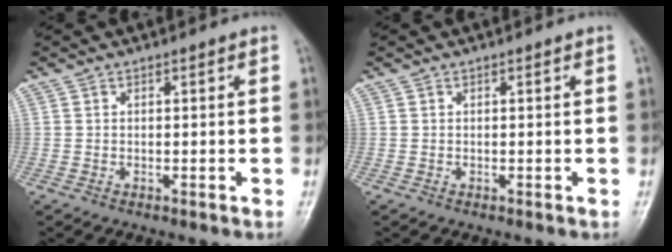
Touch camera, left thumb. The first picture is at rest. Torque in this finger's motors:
{"motor_torque": [-0.01, 0.00, -0.06, -0.04, 0.00]}